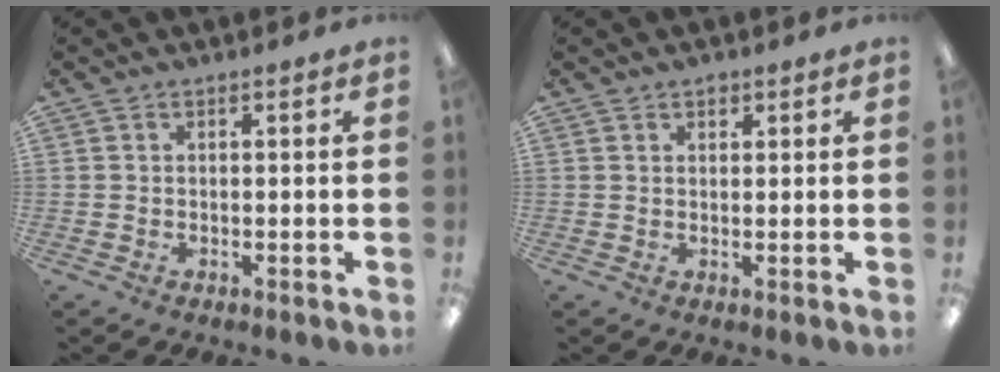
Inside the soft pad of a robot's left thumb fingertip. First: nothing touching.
{"total": 1.3, "force": [1.0, 0.9, 0.3], "torque": [0.001, -0.003, 0.017]}